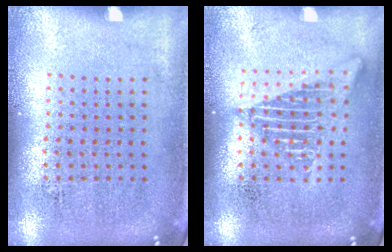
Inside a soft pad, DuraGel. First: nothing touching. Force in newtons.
{"total": 2.6, "press": 2.6, "slide": 0.3}